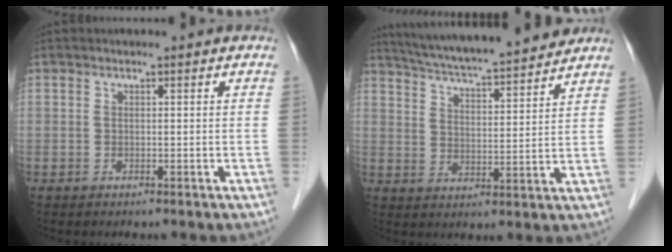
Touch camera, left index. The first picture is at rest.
{"total": 17.0, "force": [15.4, 0.9, 7.2], "torque": [-0.124, 0.015, 0.233]}